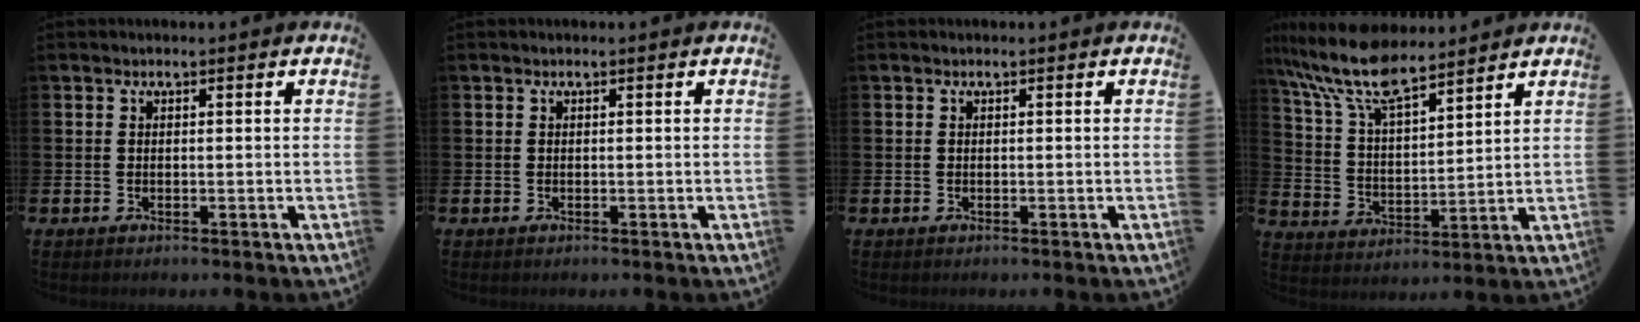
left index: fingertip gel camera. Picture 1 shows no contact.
{"total": 0.0}
{"total": 0.0}
{"total": 10.4, "force": [8.7, 2.7, 4.9], "torque": [-0.132, -0.036, 0.158]}